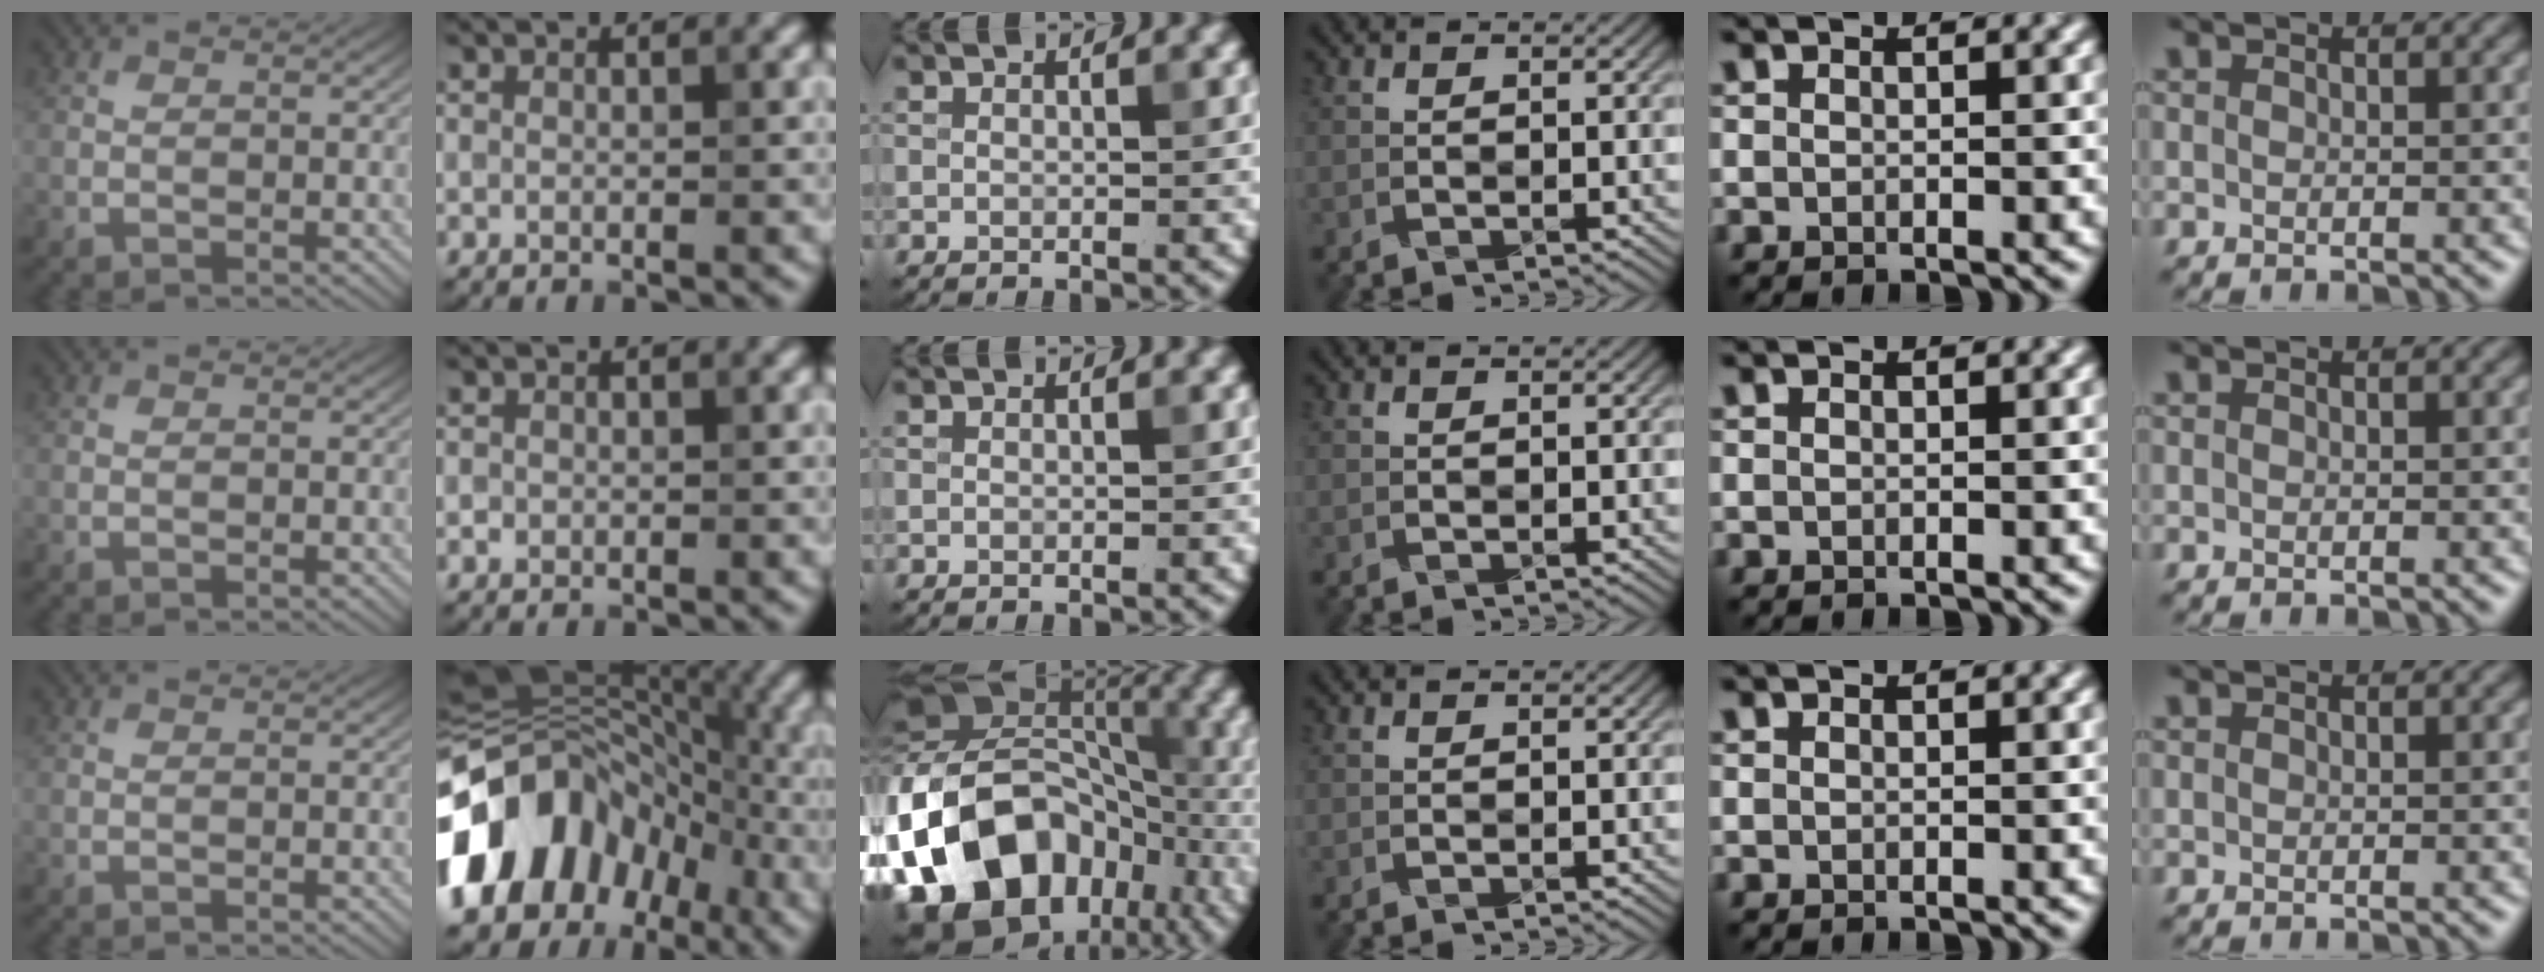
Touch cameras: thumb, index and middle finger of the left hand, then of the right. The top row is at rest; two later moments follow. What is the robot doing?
{"motion": "fold", "object": "canvas paper"}